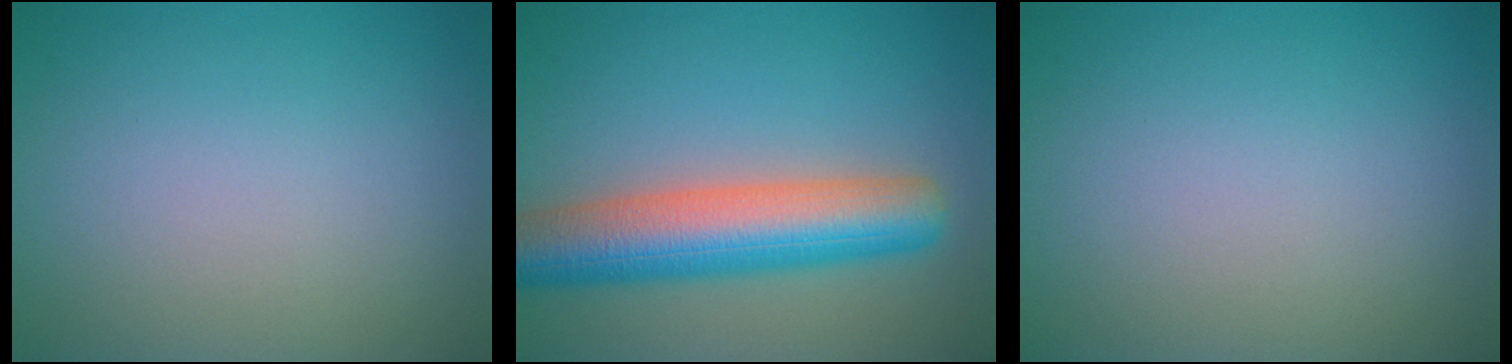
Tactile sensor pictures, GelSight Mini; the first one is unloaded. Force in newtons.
{"total": 8.6, "press": 8.6, "slide": 0.3}
{"total": 0.0}